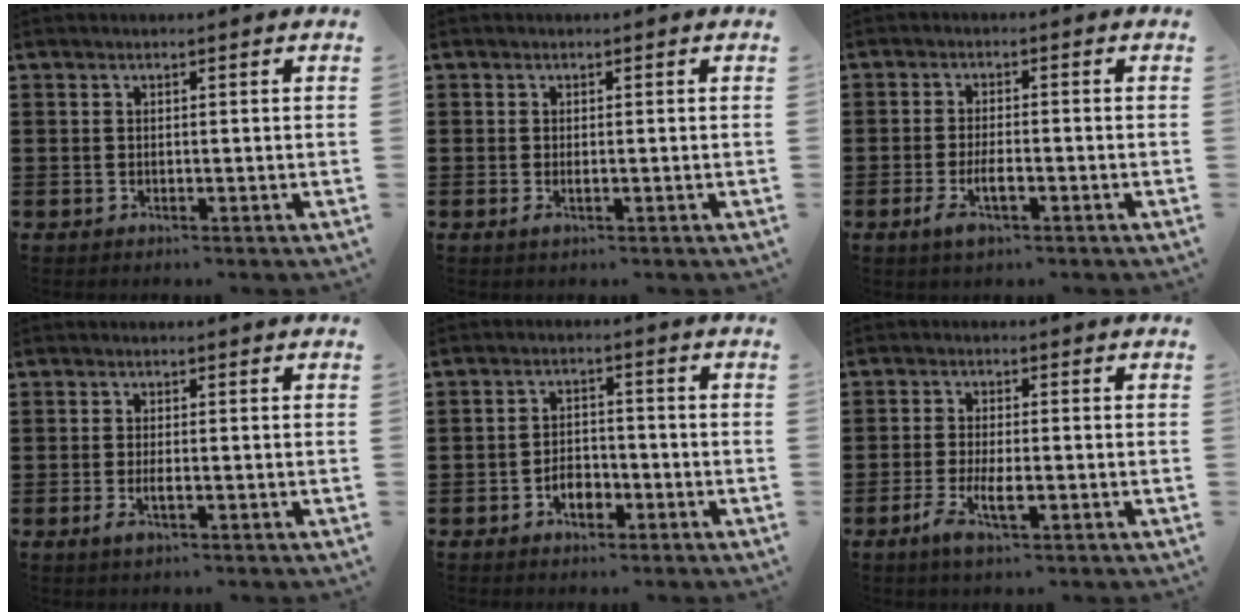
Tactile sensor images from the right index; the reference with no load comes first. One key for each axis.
{"total": 0.8, "fx": -0.2, "fy": 0.0, "fz": 0.8, "tx": -0.014, "ty": -0.005, "tz": -0.002}
{"total": 4.0, "fx": -1.7, "fy": 1.2, "fz": 3.5, "tx": -0.071, "ty": -0.003, "tz": -0.034}
{"total": 2.0, "fx": -0.8, "fy": 0.3, "fz": 1.9, "tx": -0.039, "ty": -0.006, "tz": -0.016}
{"total": 3.7, "fx": -1.9, "fy": 2.2, "fz": 2.4, "tx": -0.036, "ty": 0.001, "tz": -0.037}
{"total": 4.5, "fx": -1.9, "fy": 1.0, "fz": 4.0, "tx": -0.086, "ty": -0.009, "tz": -0.039}